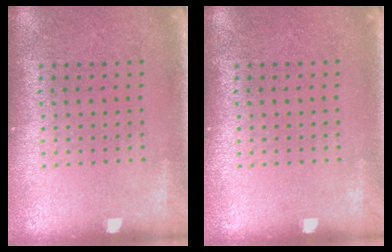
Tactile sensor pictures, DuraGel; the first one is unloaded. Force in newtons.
{"total": 0.0}